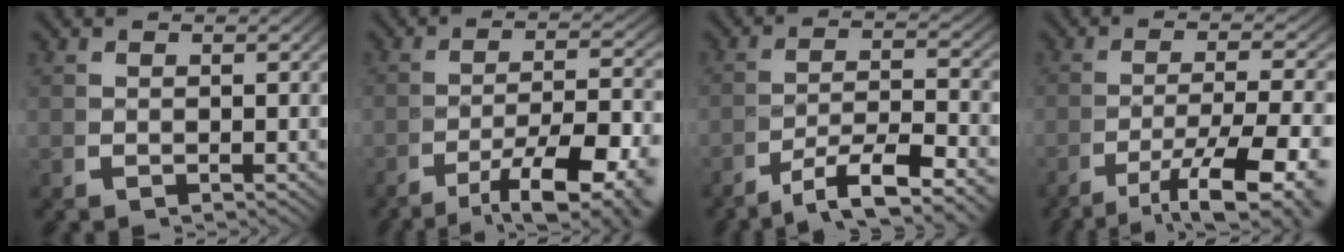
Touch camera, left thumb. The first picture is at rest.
{"total": 9.5, "force": [-4.1, 4.2, 7.5], "torque": [-0.128, -0.035, -0.046]}
{"total": 6.3, "force": [-2.6, 3.0, 4.9], "torque": [-0.084, -0.016, -0.038]}
{"total": 8.2, "force": [-3.8, 3.1, 6.5], "torque": [-0.114, -0.028, -0.043]}